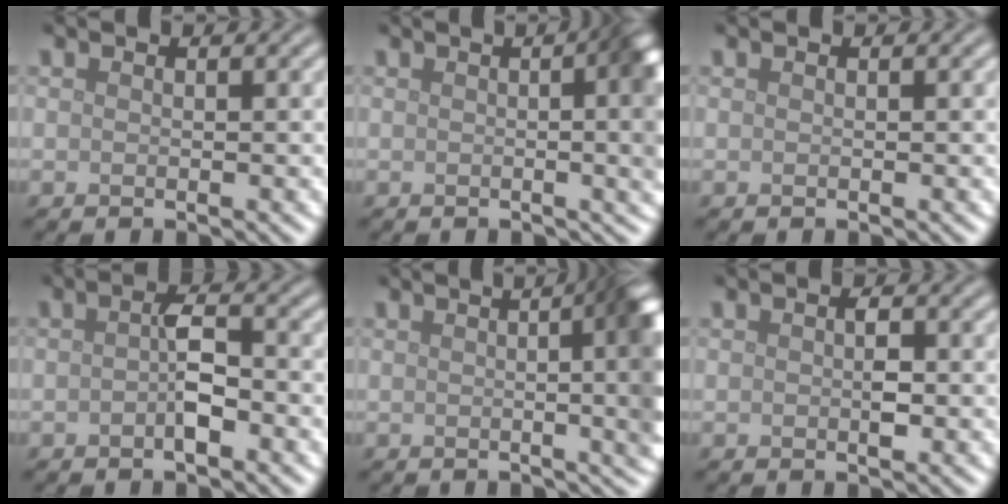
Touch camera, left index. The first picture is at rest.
{"total": 8.8, "force": [0.5, 3.6, 8.0], "torque": [-0.051, 0.015, -0.005]}
{"total": 0.0}
{"total": 2.6, "force": [-0.7, 0.9, 2.3], "torque": [-0.044, 0.003, -0.016]}
{"total": 13.6, "force": [0.7, 6.1, 12.1], "torque": [-0.069, 0.024, -0.006]}
{"total": 1.5, "force": [-0.1, 0.6, 1.4], "torque": [-0.023, 0.001, 0.000]}